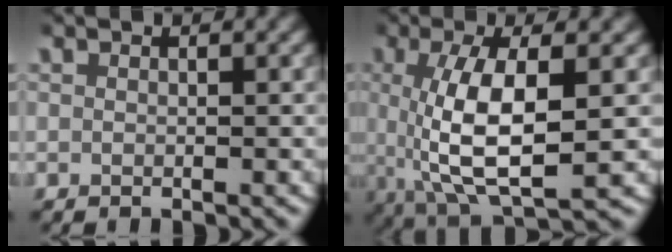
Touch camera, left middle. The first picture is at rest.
{"total": 8.6, "force": [0.3, 3.4, 7.9], "torque": [-0.147, -0.016, 0.018]}